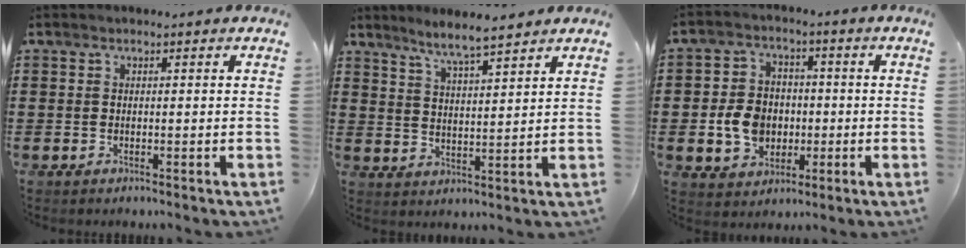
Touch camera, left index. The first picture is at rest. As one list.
[{"total": 4.9, "force": [4.4, -0.5, 2.1], "torque": [-0.056, -0.019, 0.076]}, {"total": 7.4, "force": [-1.0, 6.1, 4.0], "torque": [-0.092, 0.009, -0.020]}]